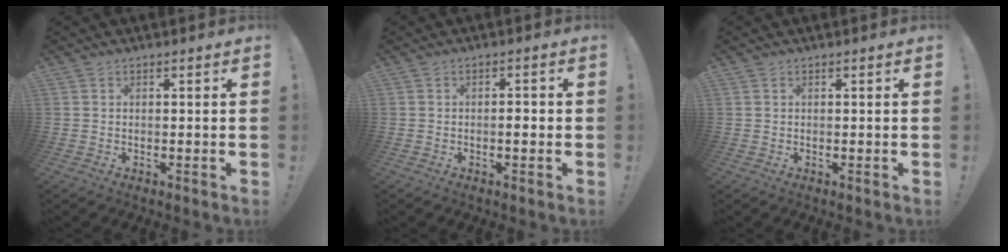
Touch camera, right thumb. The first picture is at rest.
{"total": 2.4, "force": [-0.6, 0.6, 2.2], "torque": [-0.025, -0.001, -0.016]}
{"total": 0.0}